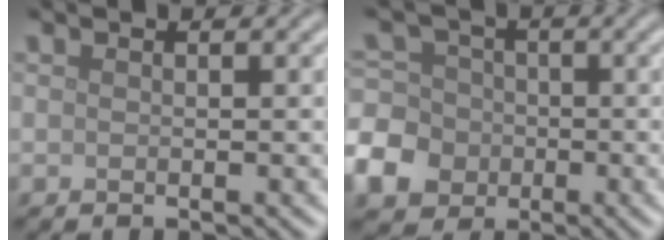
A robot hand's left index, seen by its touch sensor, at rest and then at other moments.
{"total": 7.0, "force": [-2.9, 5.9, 2.4], "torque": [-0.056, -0.007, -0.076]}